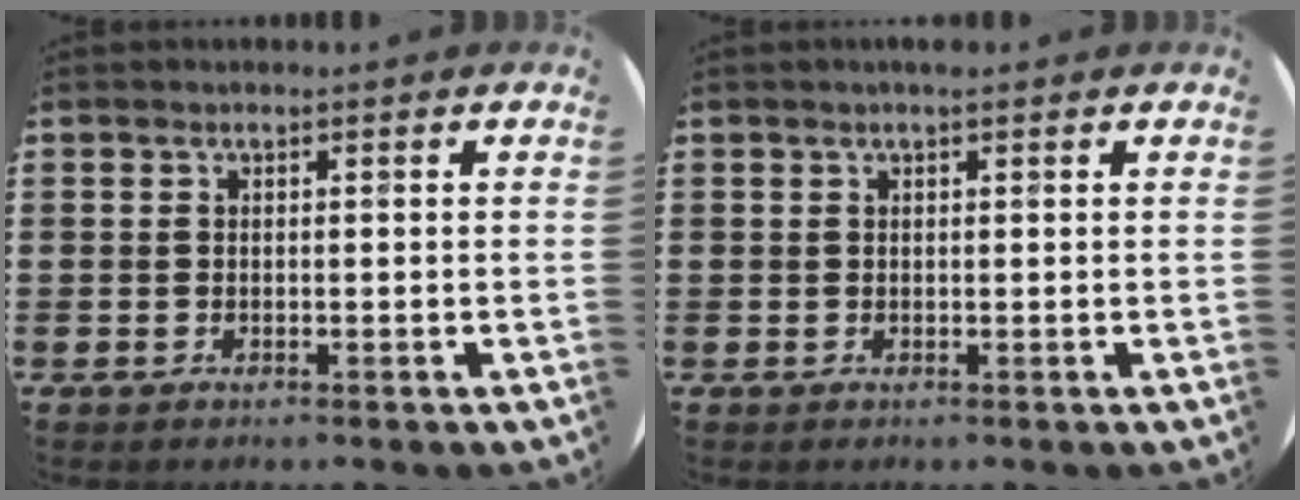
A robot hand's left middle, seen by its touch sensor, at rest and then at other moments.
{"total": 0.7, "force": [0.6, 0.1, 0.4], "torque": [-0.008, 0.001, 0.011]}